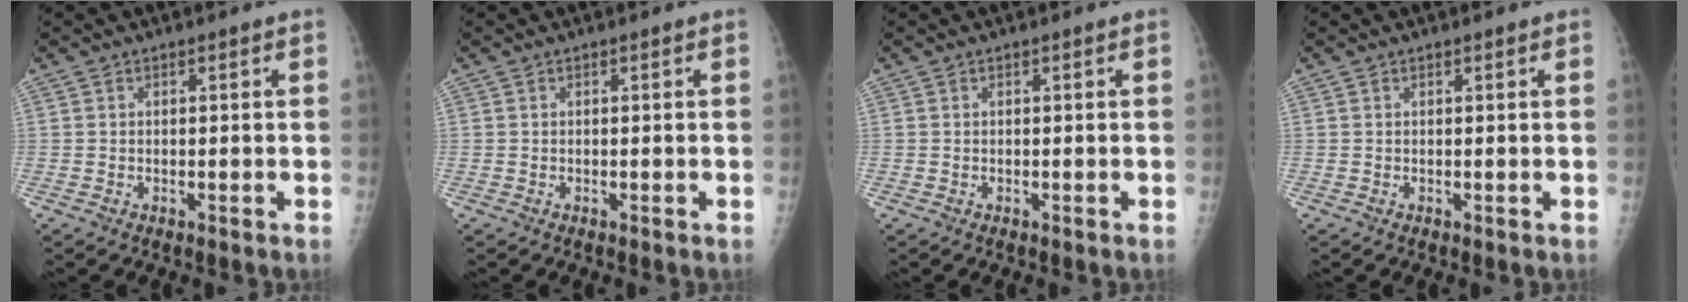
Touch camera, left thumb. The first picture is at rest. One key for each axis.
{"total": 0.0}
{"total": 0.0}
{"total": 0.0}